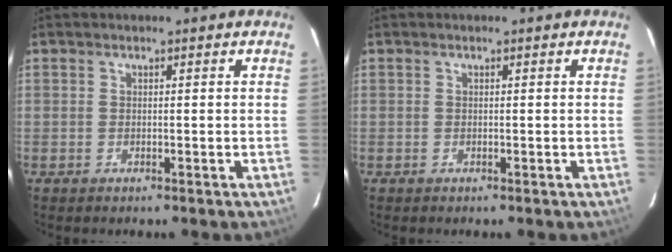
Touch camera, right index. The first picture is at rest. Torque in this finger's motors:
{"motor_torque": [-0.05, -0.04, 0.00, 0.00]}